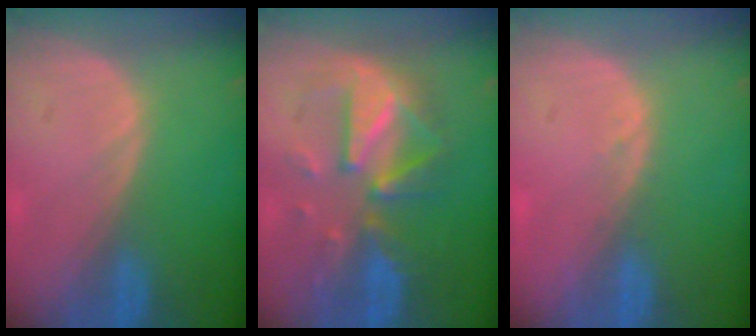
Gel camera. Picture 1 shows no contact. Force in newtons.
{"total": 9.1, "press": 9.1, "slide": 0.5}
{"total": 1.0, "press": 0.9, "slide": 0.3}